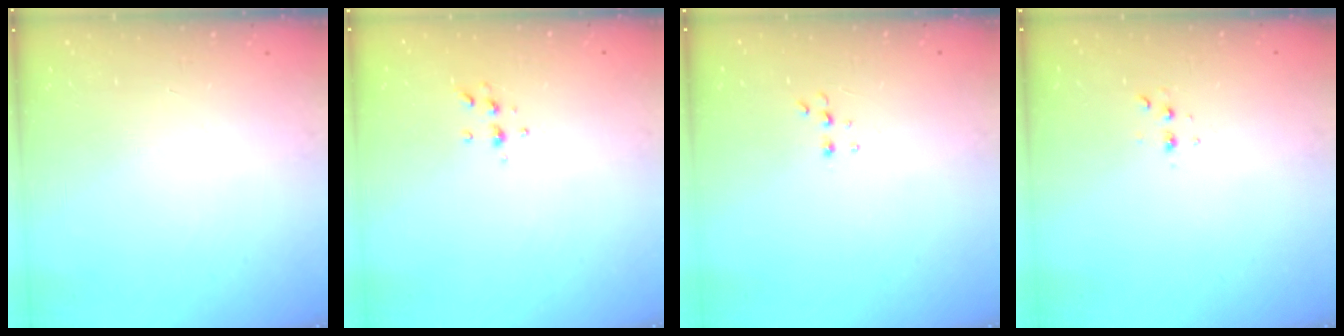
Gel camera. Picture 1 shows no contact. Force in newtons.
{"total": 5.4, "press": 5.4, "slide": 0.7}
{"total": 4.4, "press": 4.3, "slide": 1.0}
{"total": 2.8, "press": 2.8, "slide": 0.7}